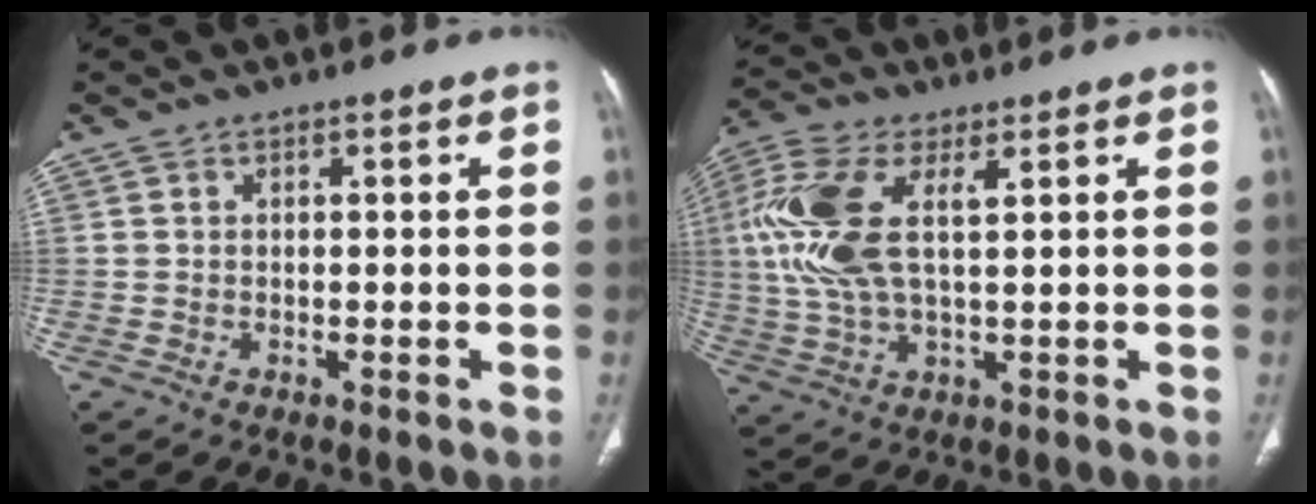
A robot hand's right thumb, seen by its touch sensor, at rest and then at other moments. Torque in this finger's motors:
{"motor_torque": [0.70, 1.12, 0.90, 0.95, 0.53]}